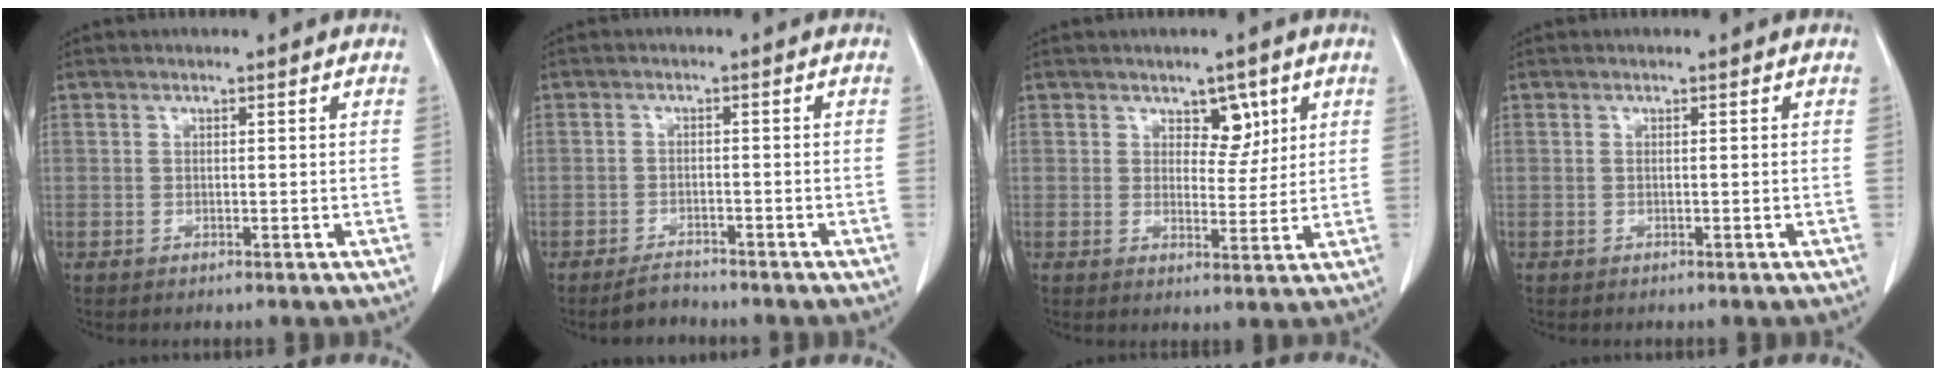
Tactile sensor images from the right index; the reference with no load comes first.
{"total": 2.6, "force": [-2.5, 0.7, 0.4], "torque": [-0.011, -0.003, -0.040]}
{"total": 4.0, "force": [2.2, 2.2, 2.5], "torque": [-0.025, -0.001, 0.034]}
{"total": 0.0}